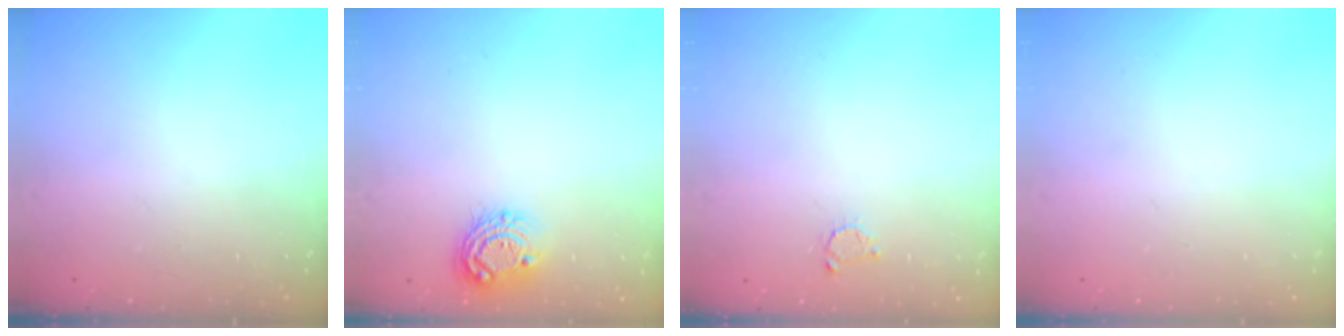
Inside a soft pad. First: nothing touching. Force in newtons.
{"total": 9.2, "press": 9.2, "slide": 0.4}
{"total": 2.6, "press": 2.5, "slide": 0.4}
{"total": 0.0}